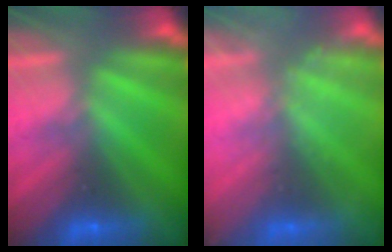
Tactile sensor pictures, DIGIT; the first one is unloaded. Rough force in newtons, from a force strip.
{"total": 2.4}